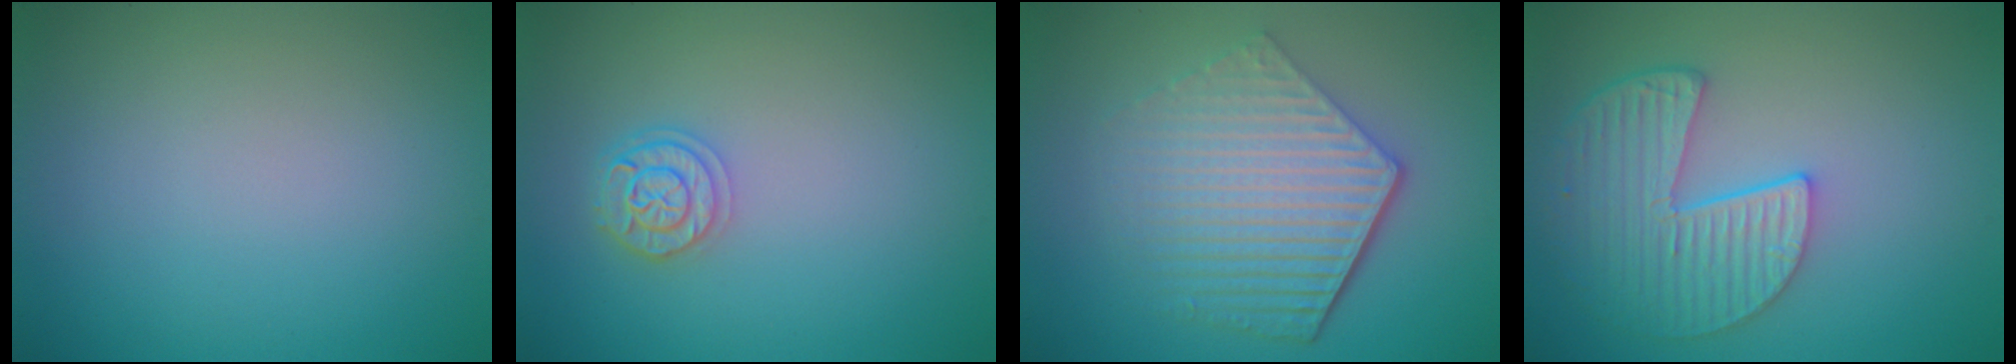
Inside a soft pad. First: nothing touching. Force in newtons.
{"total": 2.5, "press": 2.1, "slide": 1.3}
{"total": 6.0, "press": 4.5, "slide": 4.0}
{"total": 5.4, "press": 4.7, "slide": 2.7}